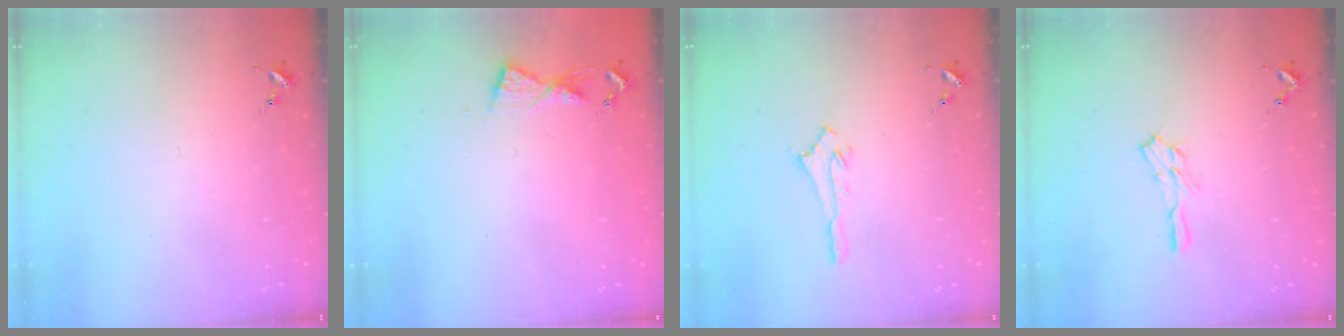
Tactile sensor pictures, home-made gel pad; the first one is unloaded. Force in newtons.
{"total": 5.5, "press": 5.4, "slide": 0.6}
{"total": 2.9, "press": 2.9, "slide": 0.2}
{"total": 5.1, "press": 5.1, "slide": 0.6}